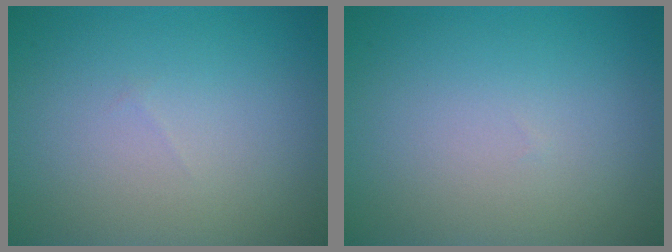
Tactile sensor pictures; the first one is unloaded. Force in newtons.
{"total": 0.0}